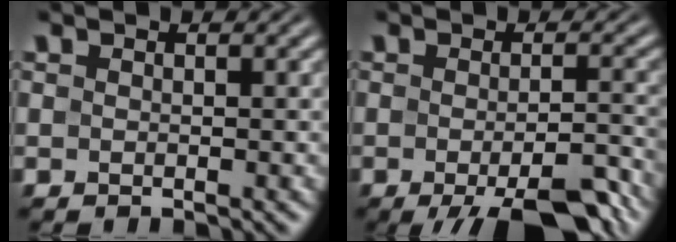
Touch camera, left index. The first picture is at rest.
{"total": 7.9, "force": [-4.5, 2.1, 6.2], "torque": [-0.081, -0.011, -0.065]}